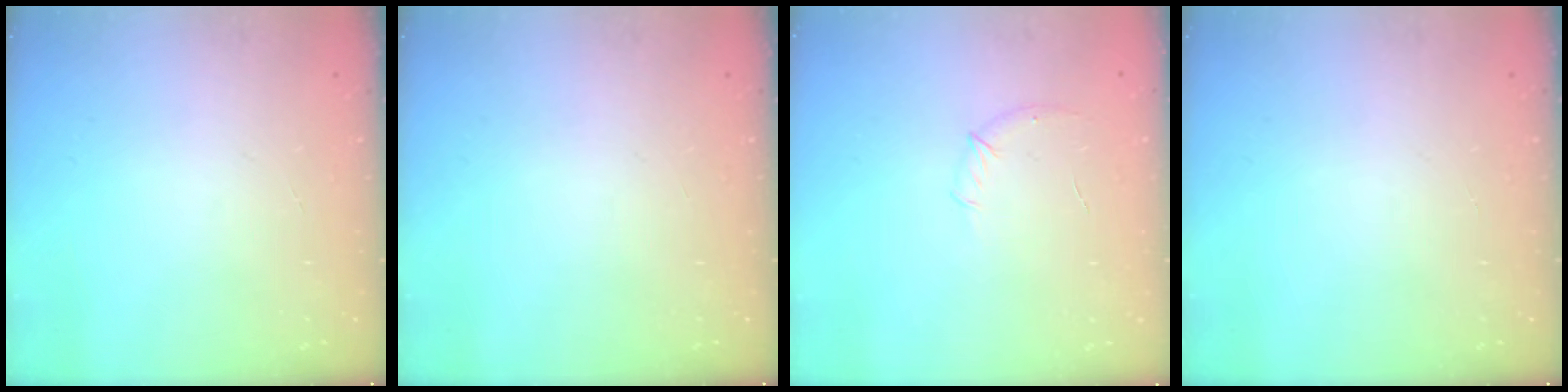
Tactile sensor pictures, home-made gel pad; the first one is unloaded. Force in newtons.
{"total": 0.0}
{"total": 6.2, "press": 6.0, "slide": 1.6}
{"total": 0.0}